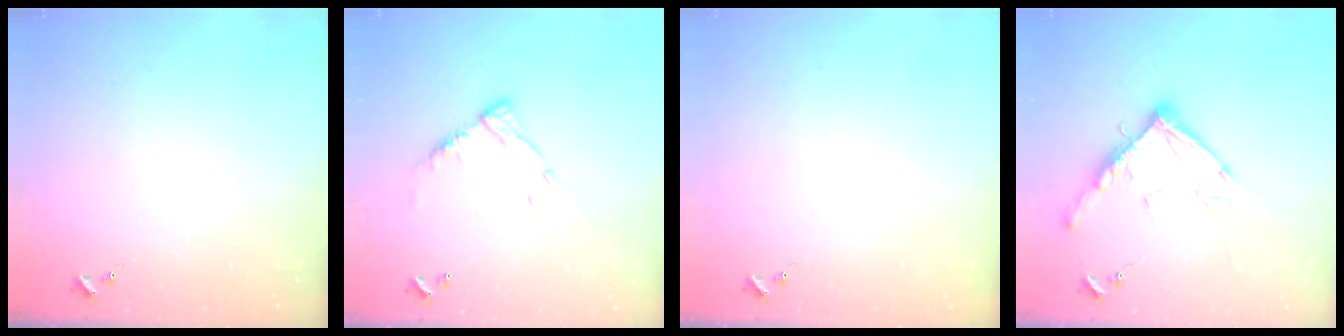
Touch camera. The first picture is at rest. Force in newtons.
{"total": 10.9, "press": 10.9, "slide": 0.8}
{"total": 0.0}
{"total": 14.5, "press": 14.4, "slide": 1.4}